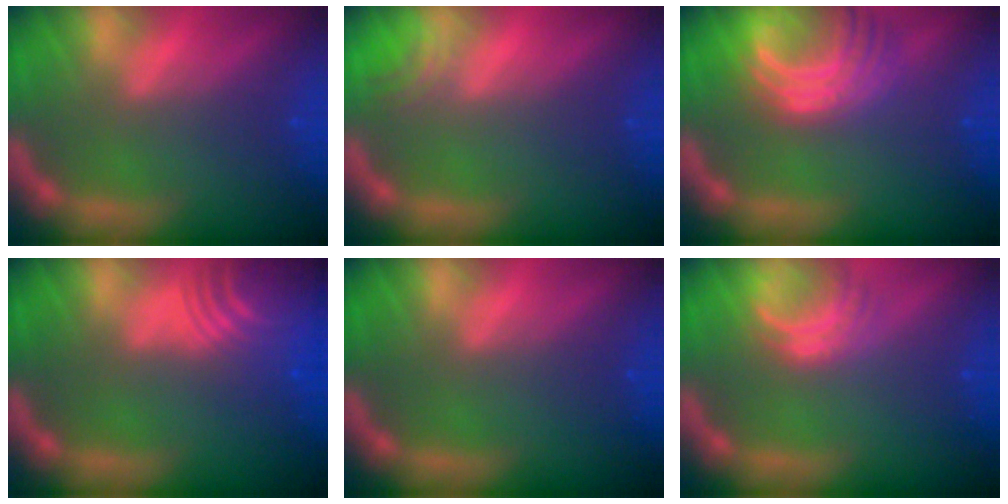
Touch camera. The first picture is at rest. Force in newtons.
{"total": 1.5}
{"total": 7.6}
{"total": 10.1}
{"total": 0.0}
{"total": 3.0}